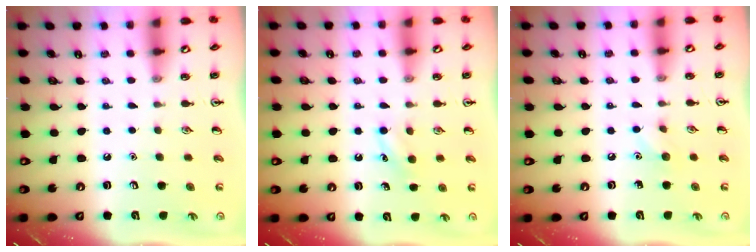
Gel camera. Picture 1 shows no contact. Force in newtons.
{"total": 4.4, "press": 4.2, "slide": 1.3}
{"total": 5.0, "press": 4.7, "slide": 1.6}